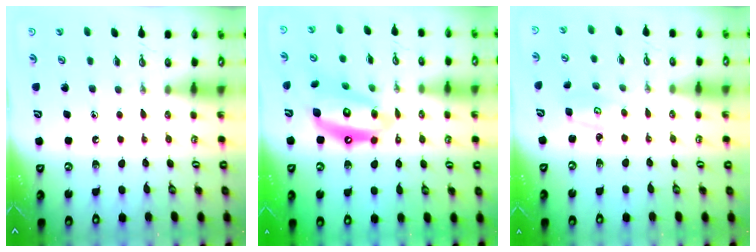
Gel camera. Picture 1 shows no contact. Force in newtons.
{"total": 14.7, "press": 14.6, "slide": 1.8}
{"total": 2.3, "press": 2.3, "slide": 0.2}